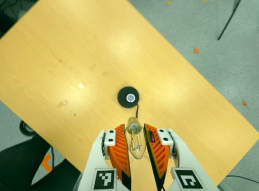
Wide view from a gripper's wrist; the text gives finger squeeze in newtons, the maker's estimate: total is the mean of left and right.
{"total": 12.1, "left": 12.4, "right": 11.8}